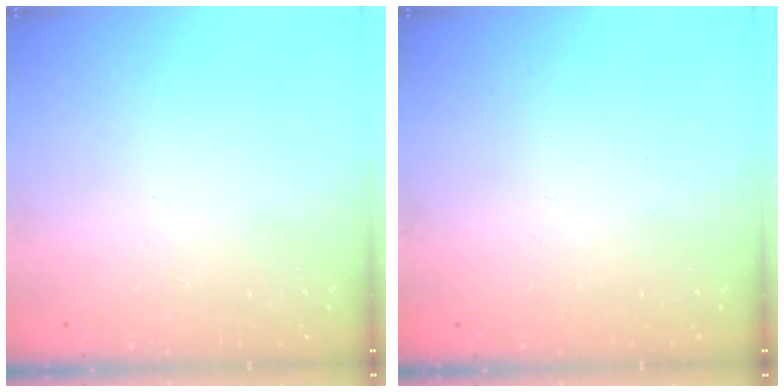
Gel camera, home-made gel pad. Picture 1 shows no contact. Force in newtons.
{"total": 0.0}